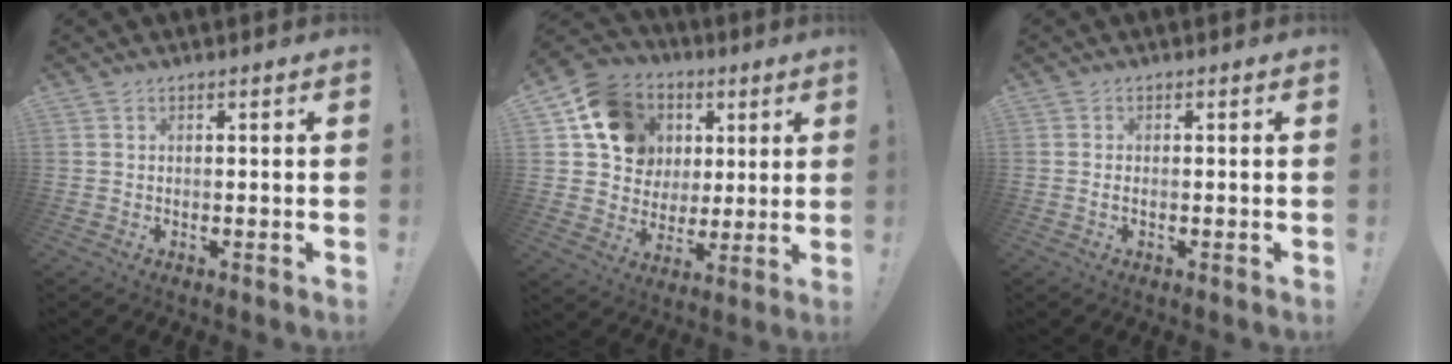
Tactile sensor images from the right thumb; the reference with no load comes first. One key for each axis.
{"total": 16.1, "fx": 5.8, "fy": 13.6, "fz": 6.3, "tx": -0.093, "ty": -0.017, "tz": 0.133}
{"total": 1.0, "fx": -0.2, "fy": 0.4, "fz": 0.9, "tx": -0.020, "ty": 0.002, "tz": -0.003}